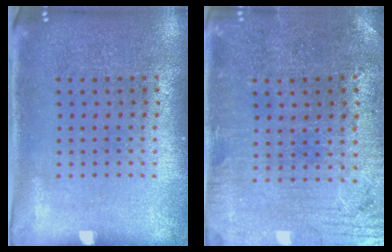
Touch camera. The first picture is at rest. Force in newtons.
{"total": 0.7, "press": 0.5, "slide": 0.5}